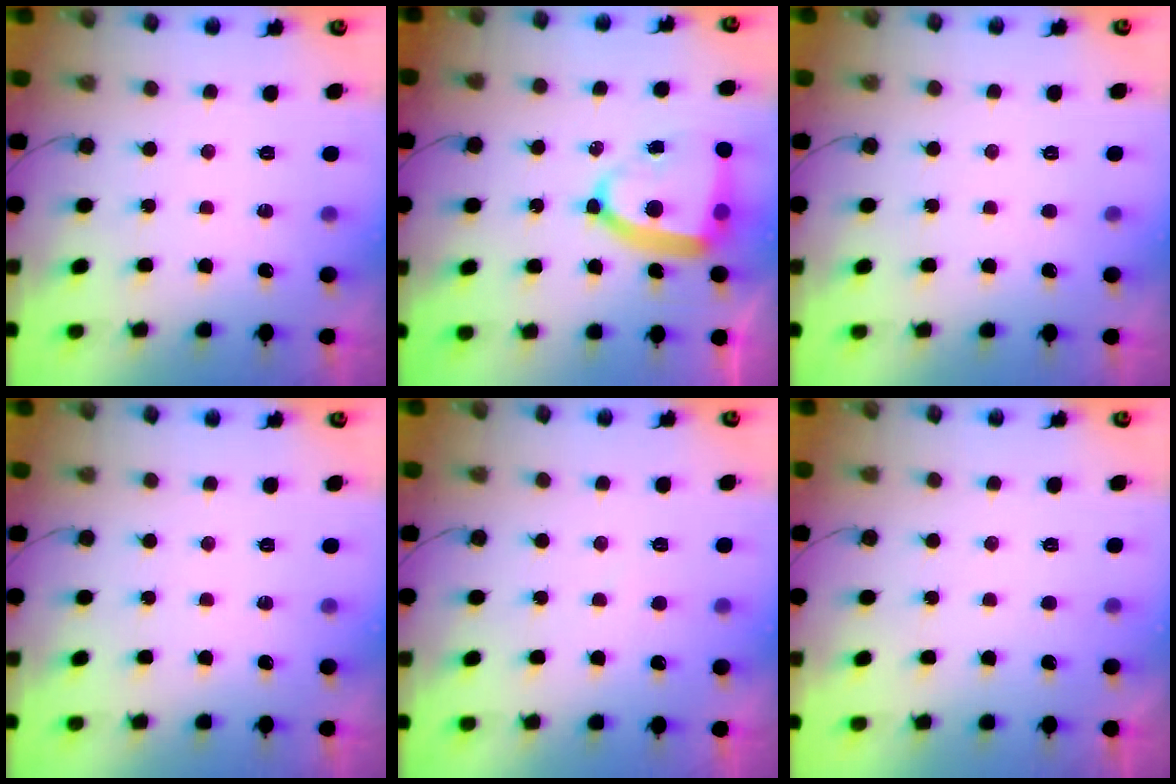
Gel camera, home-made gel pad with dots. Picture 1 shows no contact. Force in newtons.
{"total": 14.2, "press": 14.1, "slide": 1.7}
{"total": 1.6, "press": 1.6, "slide": 0.1}
{"total": 0.0}
{"total": 1.9, "press": 1.9, "slide": 0.2}
{"total": 1.4, "press": 1.4, "slide": 0.3}